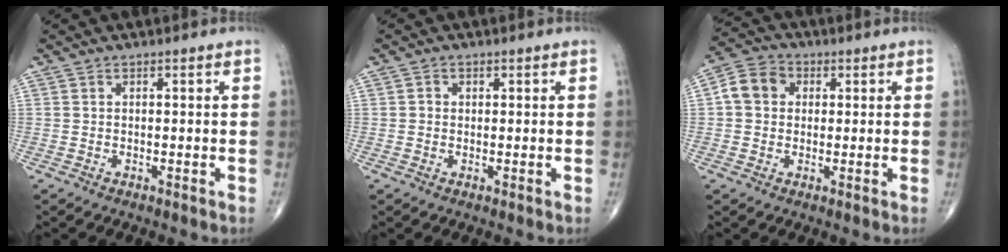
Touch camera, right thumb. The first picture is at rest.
{"total": 1.2, "force": [0.2, 1.1, 0.4], "torque": [-0.003, 0.001, 0.001]}
{"total": 6.8, "force": [1.0, 5.7, 3.6], "torque": [-0.055, 0.015, 0.009]}